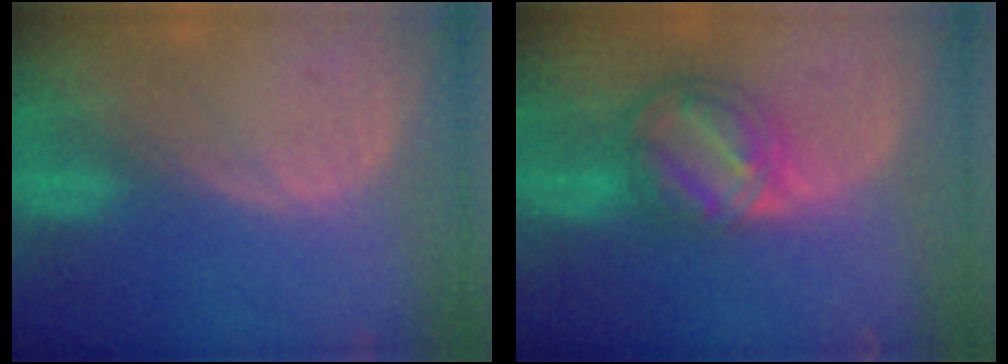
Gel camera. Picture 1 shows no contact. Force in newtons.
{"total": 8.3, "press": 7.1, "slide": 4.4}